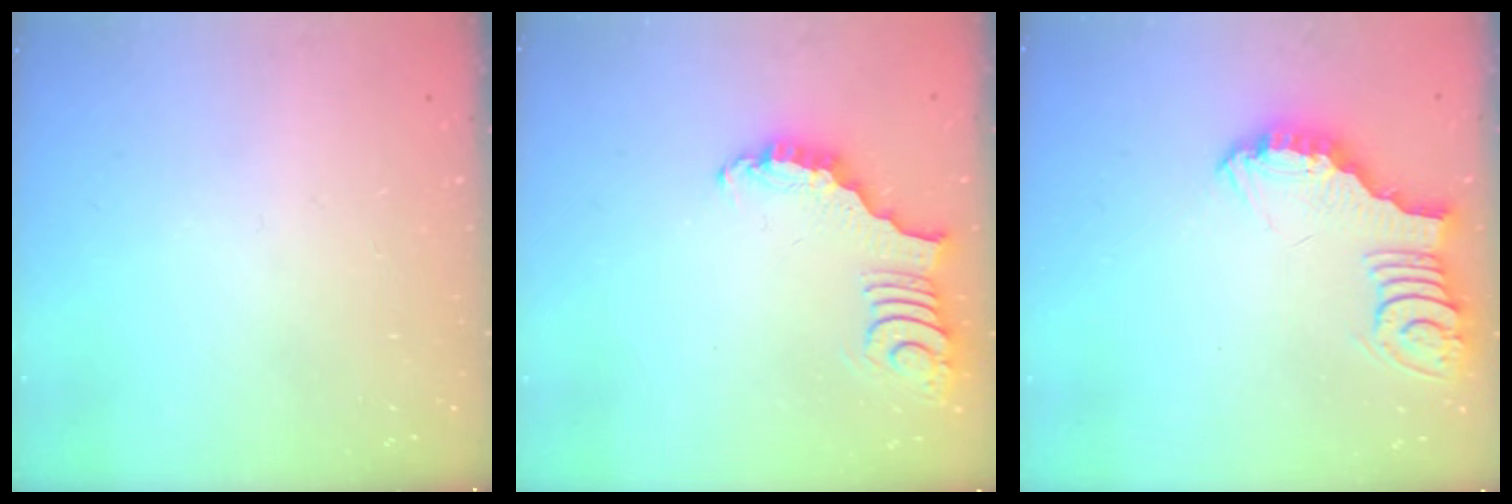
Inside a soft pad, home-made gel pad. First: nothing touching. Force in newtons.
{"total": 3.4, "press": 3.4, "slide": 0.6}
{"total": 4.5, "press": 4.4, "slide": 0.4}